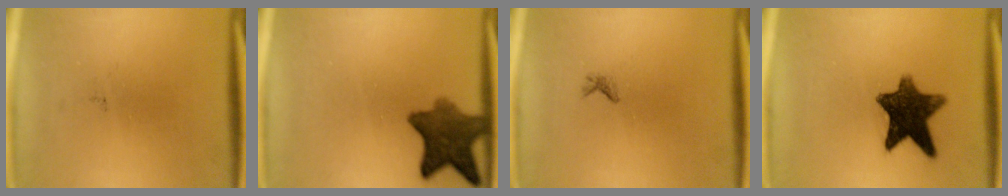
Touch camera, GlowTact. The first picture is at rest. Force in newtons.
{"total": 8.6}
{"total": 0.6}
{"total": 10.9}